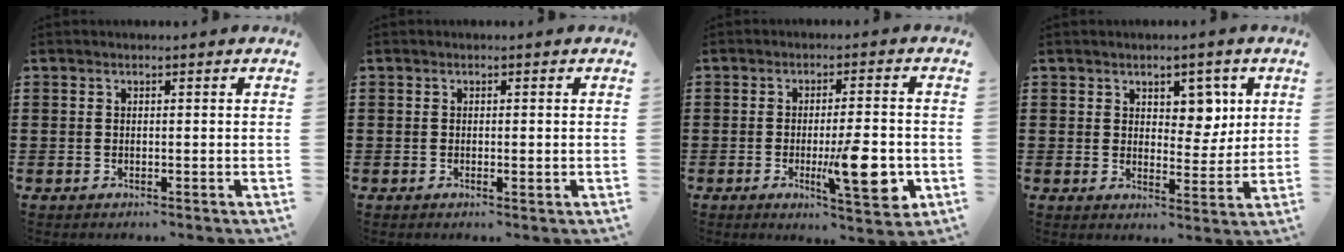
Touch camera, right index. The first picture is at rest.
{"total": 0.6, "force": [-0.1, 0.2, 0.6], "torque": [-0.012, -0.002, -0.001]}
{"total": 10.7, "force": [-2.7, 2.4, 10.1], "torque": [-0.155, -0.014, -0.041]}
{"total": 5.1, "force": [2.5, 3.4, 2.9], "torque": [-0.044, 0.003, 0.038]}